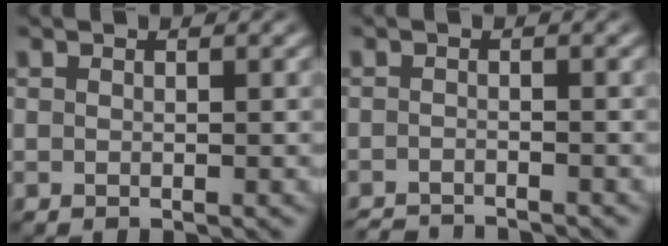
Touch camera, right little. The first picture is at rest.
{"total": 2.8, "force": [-2.8, -0.3, -0.1], "torque": [-0.001, -0.017, -0.041]}